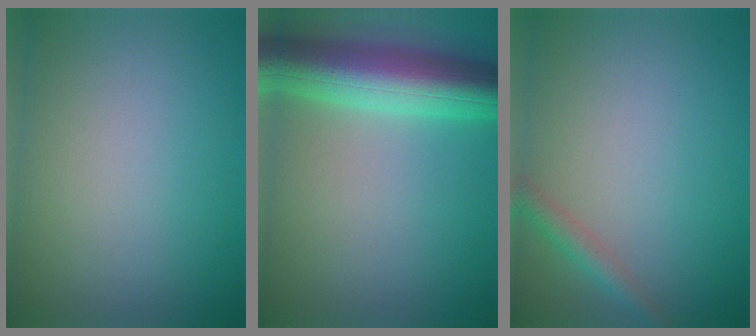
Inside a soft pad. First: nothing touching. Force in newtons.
{"total": 9.1, "press": 9.1, "slide": 0.4}
{"total": 2.0, "press": 2.0, "slide": 0.1}